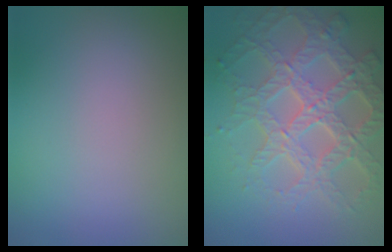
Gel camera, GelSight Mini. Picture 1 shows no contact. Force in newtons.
{"total": 8.0, "press": 5.9, "slide": 5.4}